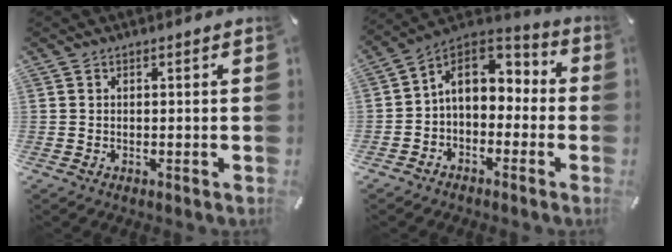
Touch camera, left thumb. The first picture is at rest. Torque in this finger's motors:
{"motor_torque": [0.35, 0.76, 0.77, 0.53, 0.12]}